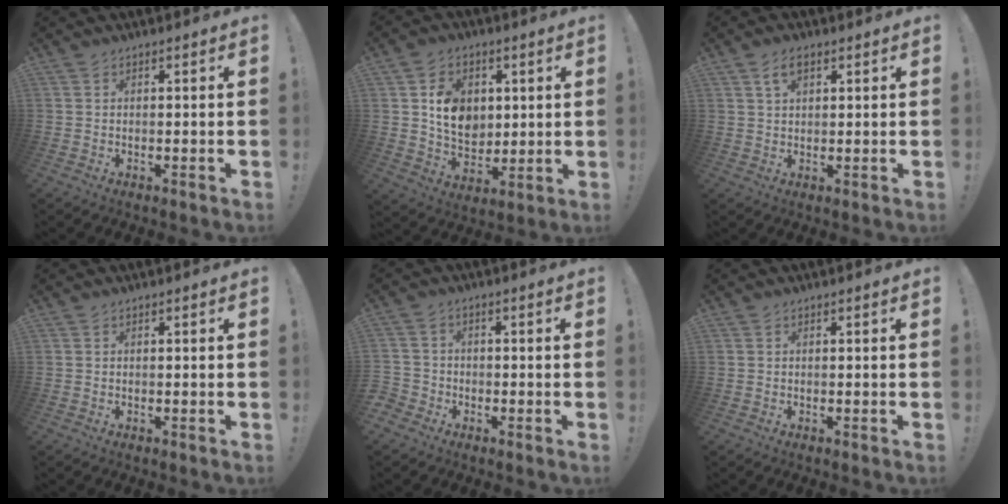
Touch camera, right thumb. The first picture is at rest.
{"total": 11.4, "force": [3.0, 9.2, 6.1], "torque": [-0.090, -0.008, 0.060]}
{"total": 4.5, "force": [2.3, 2.3, 3.1], "torque": [-0.053, -0.001, 0.040]}
{"total": 0.0}
{"total": 3.4, "force": [-2.1, 2.6, 0.7], "torque": [-0.026, 0.010, -0.038]}
{"total": 0.0}